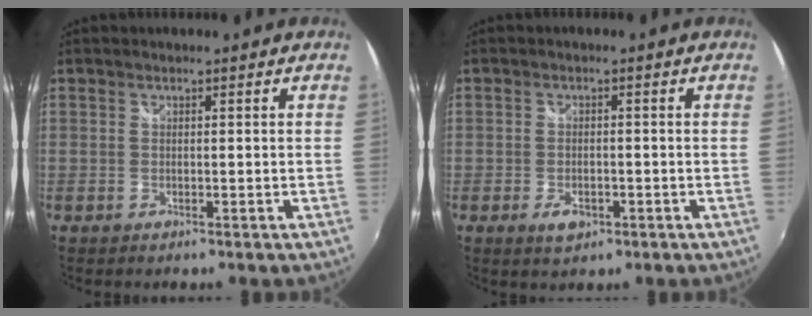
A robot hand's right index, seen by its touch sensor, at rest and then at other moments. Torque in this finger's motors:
{"motor_torque": [0.14, 0.07, 0.11, 0.03]}